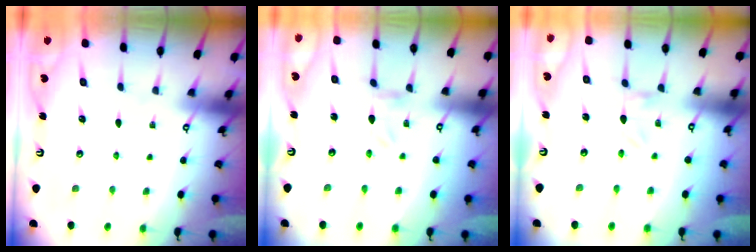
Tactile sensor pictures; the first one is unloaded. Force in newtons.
{"total": 0.0}
{"total": 0.0}